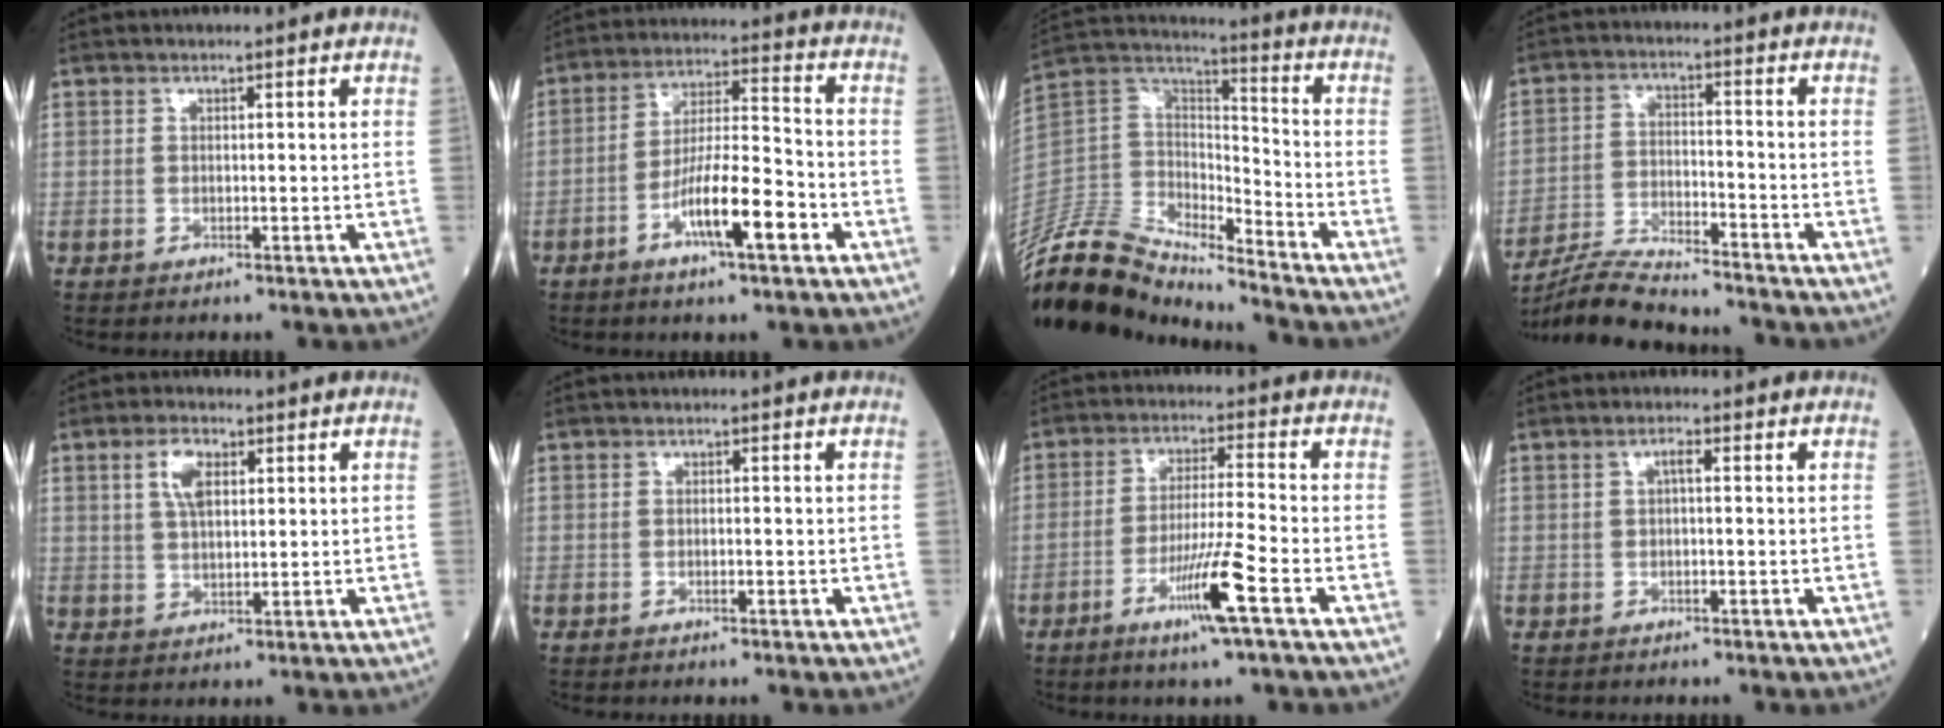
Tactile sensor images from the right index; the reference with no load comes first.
{"total": 10.7, "force": [-4.7, 1.5, 9.5], "torque": [-0.173, 0.000, -0.083]}
{"total": 17.4, "force": [-16.5, 3.3, 4.3], "torque": [-0.091, 0.051, -0.309]}
{"total": 11.0, "force": [-10.5, 0.3, 3.3], "torque": [-0.061, -0.007, -0.185]}
{"total": 4.9, "force": [1.9, 2.2, 4.0], "torque": [-0.080, 0.008, 0.038]}
{"total": 0.6, "force": [-0.3, 0.1, 0.6], "torque": [-0.011, 0.000, -0.002]}
{"total": 8.8, "force": [-4.3, -0.9, 7.6], "torque": [-0.145, -0.013, -0.081]}
{"total": 1.3, "force": [0.1, 0.2, 1.3], "torque": [-0.023, 0.003, 0.002]}